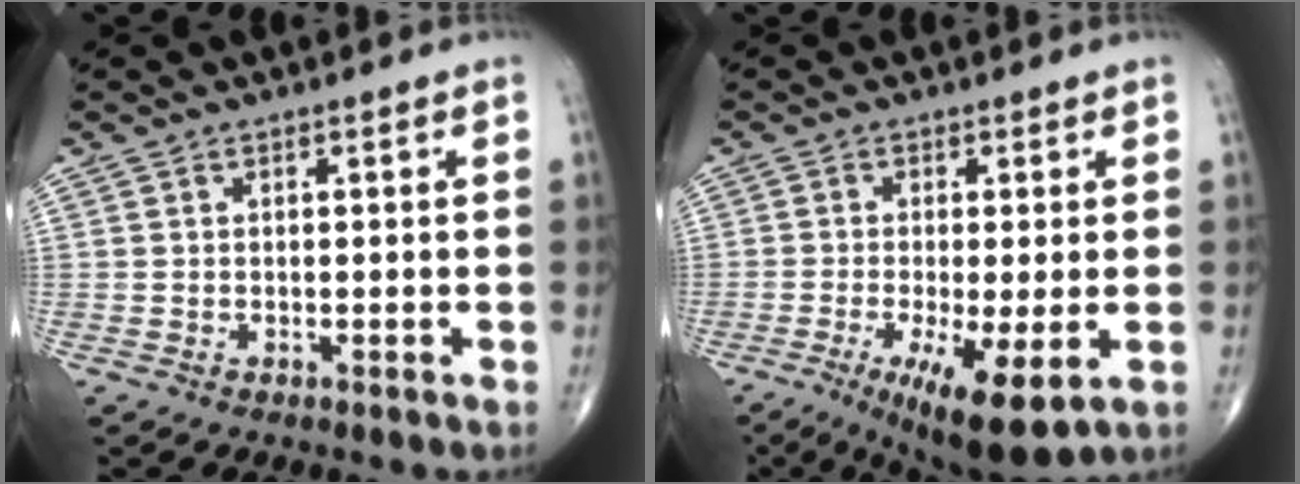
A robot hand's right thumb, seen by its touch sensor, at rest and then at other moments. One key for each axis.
{"total": 11.4, "fx": -3.9, "fy": 3.1, "fz": 10.2, "tx": -0.171, "ty": -0.019, "tz": -0.056}